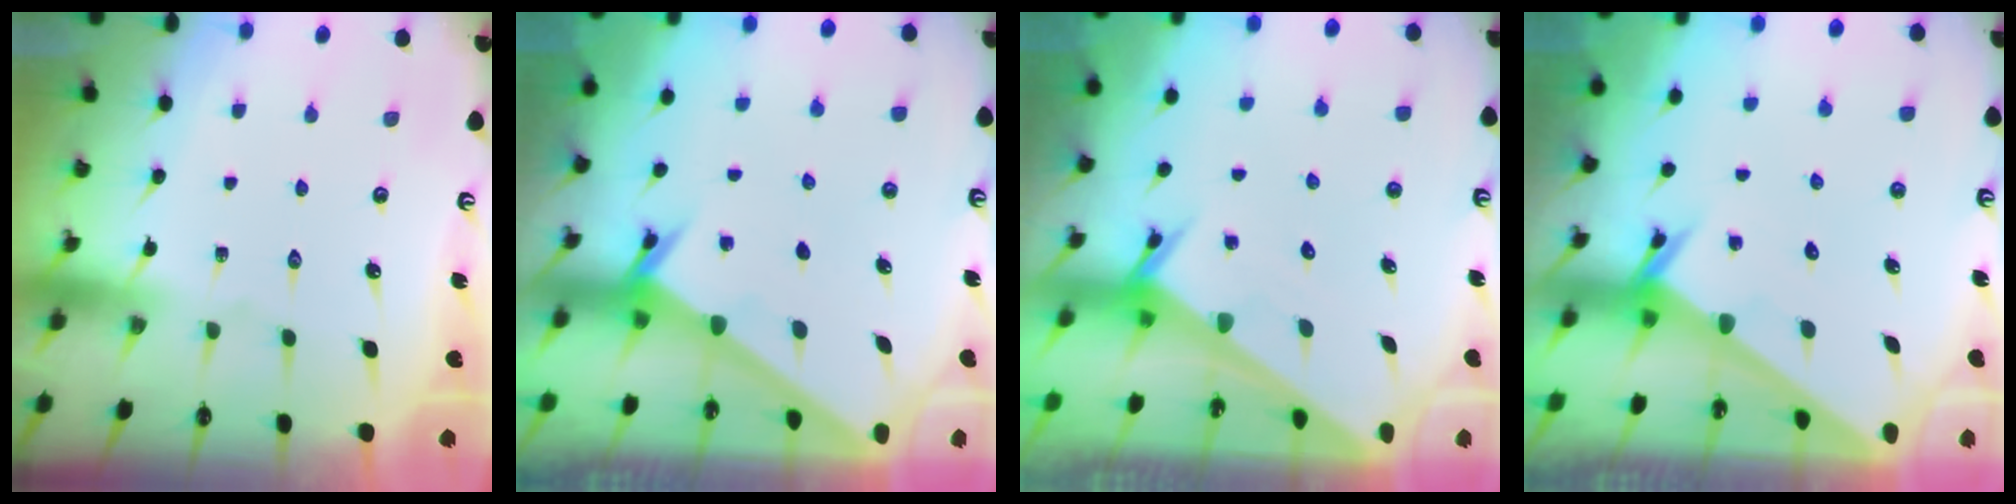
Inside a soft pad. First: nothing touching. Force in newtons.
{"total": 2.4, "press": 2.3, "slide": 0.2}
{"total": 3.0, "press": 3.0, "slide": 0.2}
{"total": 1.8, "press": 1.8, "slide": 0.1}